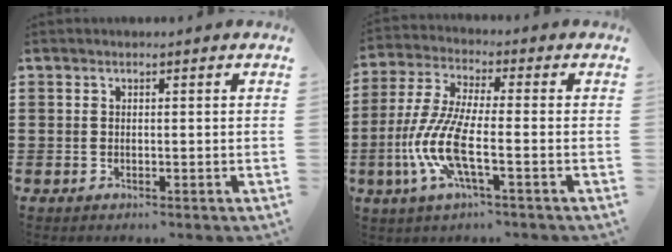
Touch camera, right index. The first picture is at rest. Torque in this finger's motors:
{"motor_torque": [2.14, 0.00, 1.05, 0.21]}